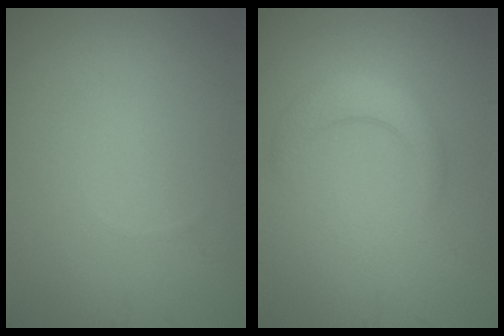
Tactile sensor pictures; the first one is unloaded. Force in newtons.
{"total": 2.4, "press": 2.4, "slide": 0.1}